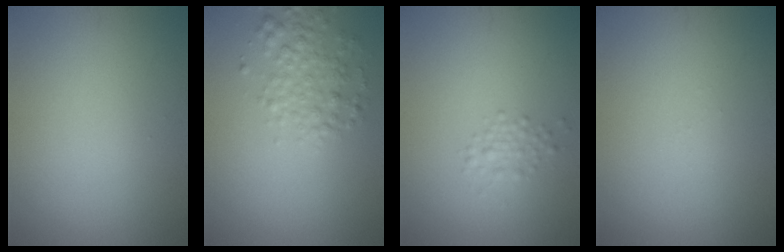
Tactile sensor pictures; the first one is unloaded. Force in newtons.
{"total": 3.1, "press": 3.1, "slide": 0.1}
{"total": 1.7, "press": 1.7, "slide": 0.0}
{"total": 0.0}